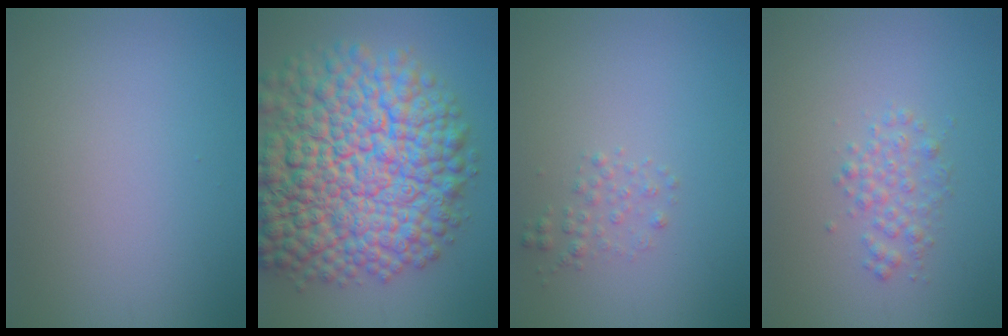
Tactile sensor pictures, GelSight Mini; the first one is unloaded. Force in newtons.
{"total": 16.9, "press": 16.9, "slide": 0.7}
{"total": 1.2, "press": 1.2, "slide": 0.1}
{"total": 2.0, "press": 2.0, "slide": 0.0}